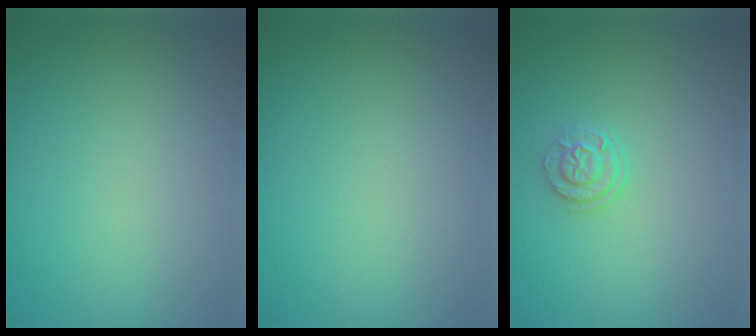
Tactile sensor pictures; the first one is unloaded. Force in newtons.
{"total": 0.0}
{"total": 2.2, "press": 1.7, "slide": 1.4}